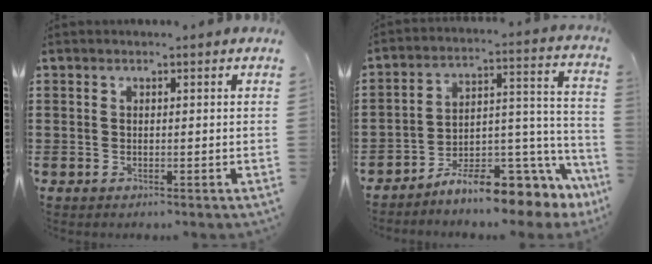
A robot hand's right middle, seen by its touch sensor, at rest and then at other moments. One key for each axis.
{"total": 9.7, "fx": -8.2, "fy": 2.6, "fz": 4.4, "tx": -0.064, "ty": 0.015, "tz": -0.150}